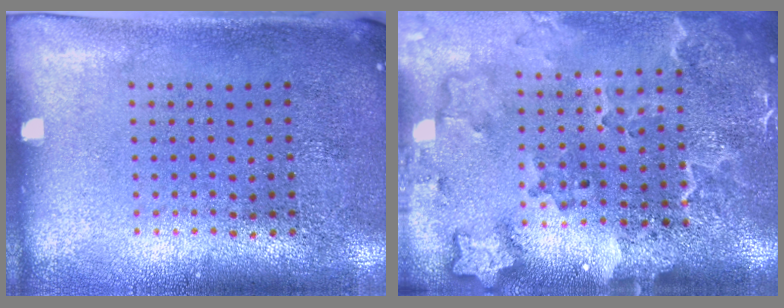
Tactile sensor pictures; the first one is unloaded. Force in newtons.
{"total": 2.9, "press": 2.2, "slide": 1.8}